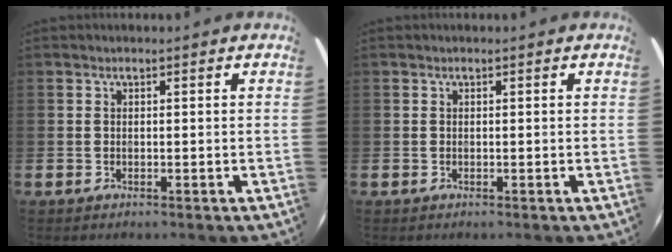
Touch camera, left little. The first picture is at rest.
{"total": 0.0}